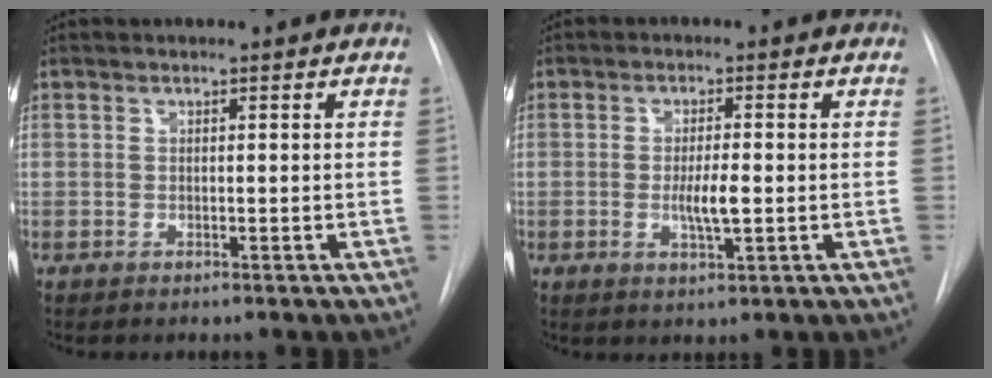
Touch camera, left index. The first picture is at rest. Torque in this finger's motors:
{"motor_torque": [0.45, 0.06, 0.12, 0.04]}